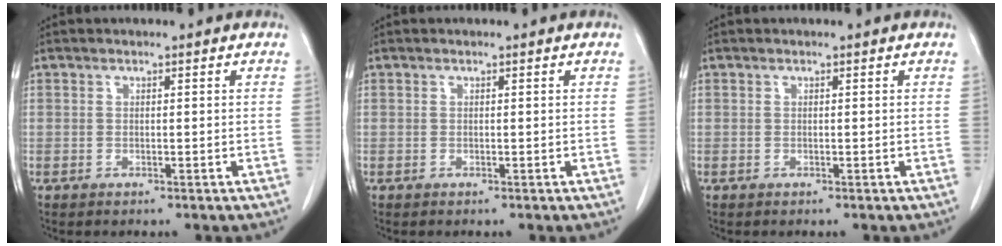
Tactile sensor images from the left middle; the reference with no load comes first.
{"total": 0.0}
{"total": 0.0}